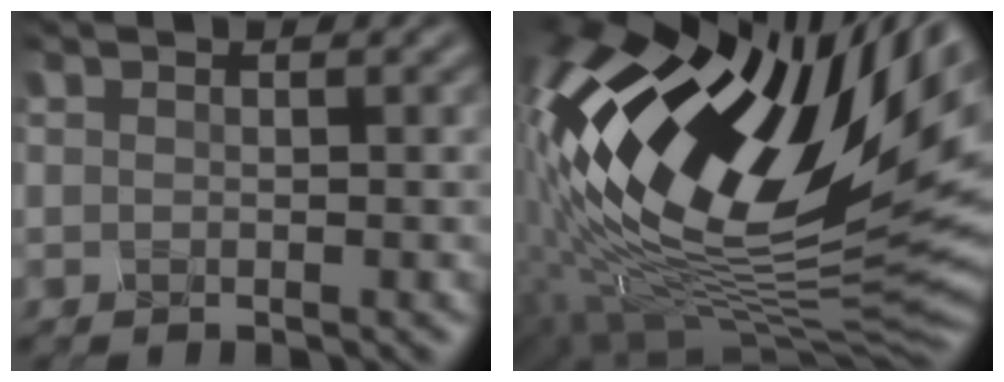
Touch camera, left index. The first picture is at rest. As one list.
[{"total": 18.1, "force": [2.9, 7.6, 16.1], "torque": [-0.298, 0.004, 0.059]}]